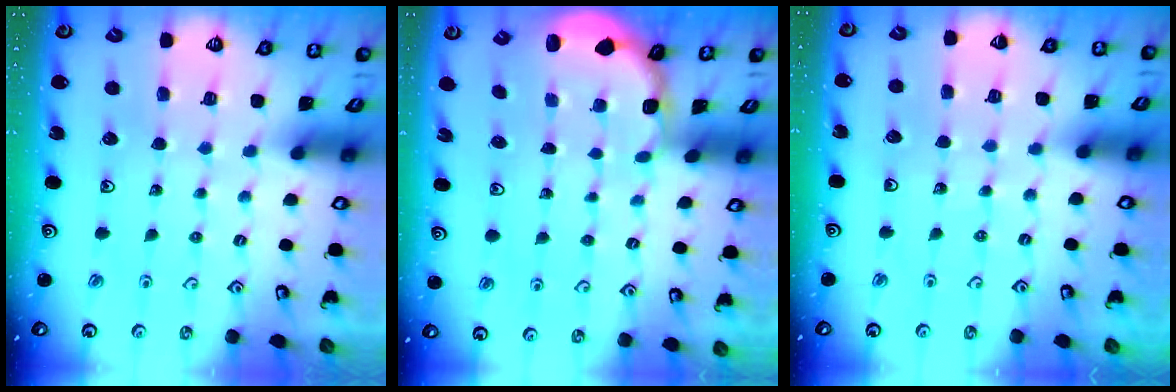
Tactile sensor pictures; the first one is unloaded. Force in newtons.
{"total": 1.9, "press": 1.8, "slide": 0.8}
{"total": 2.9, "press": 2.8, "slide": 0.3}